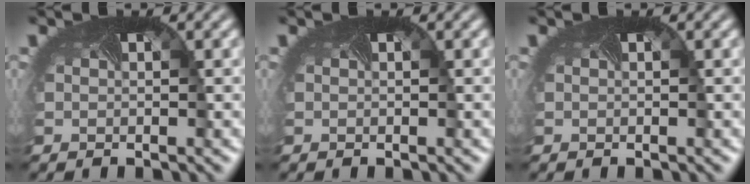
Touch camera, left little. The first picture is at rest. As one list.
[{"total": 0.0}, {"total": 0.0}]